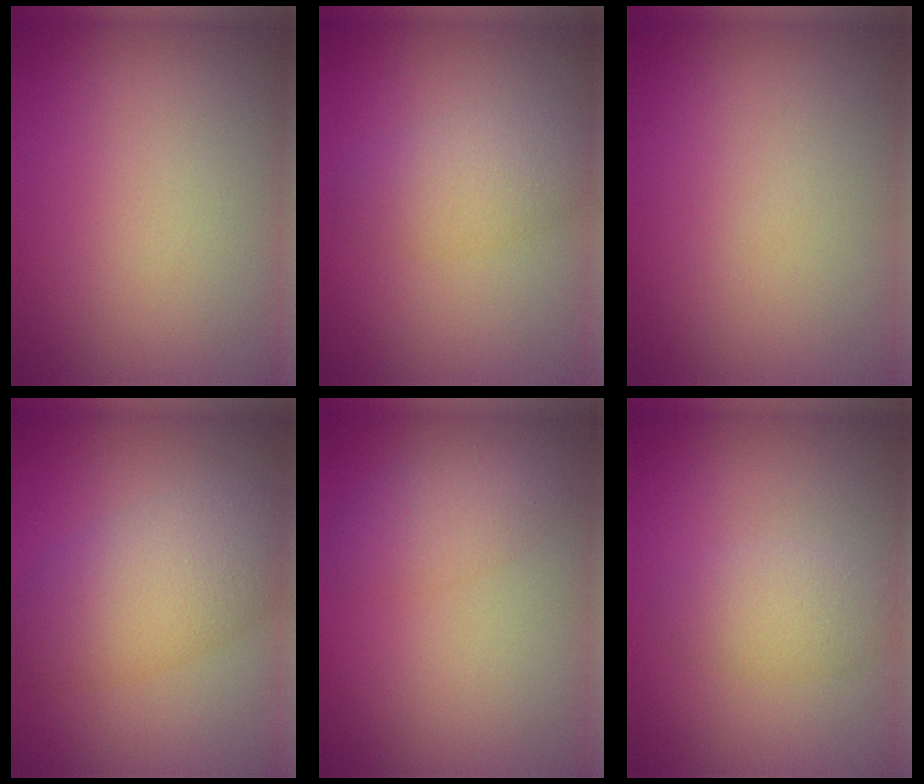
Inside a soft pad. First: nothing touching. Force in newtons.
{"total": 3.2, "press": 3.2, "slide": 0.0}
{"total": 0.0}
{"total": 6.0, "press": 6.0, "slide": 0.2}
{"total": 2.7, "press": 2.7, "slide": 0.1}
{"total": 2.7, "press": 2.7, "slide": 0.1}